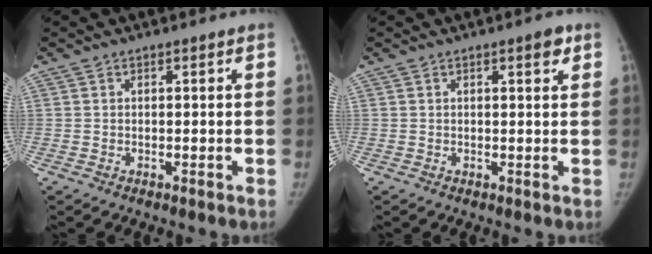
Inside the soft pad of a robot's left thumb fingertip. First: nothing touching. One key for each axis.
{"total": 2.1, "fx": 1.2, "fy": 0.7, "fz": 1.6, "tx": -0.018, "ty": -0.004, "tz": 0.014}